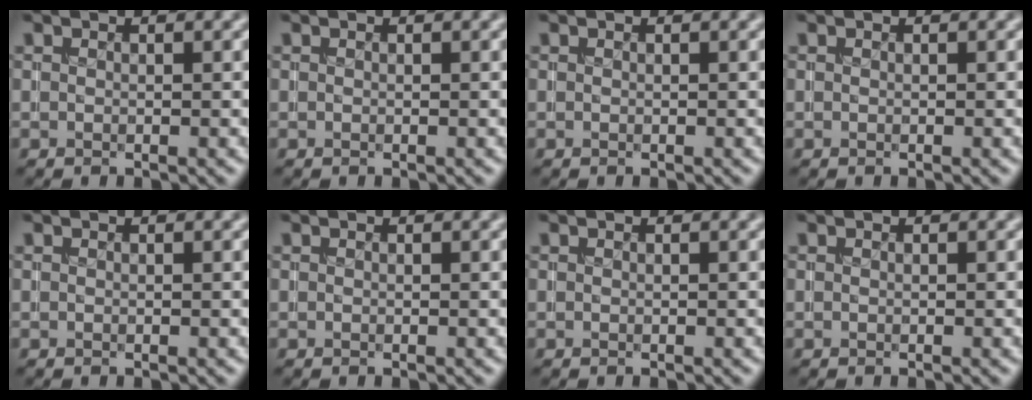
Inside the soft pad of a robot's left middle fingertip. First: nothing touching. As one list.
[{"total": 0.0}, {"total": 0.0}, {"total": 0.0}, {"total": 0.0}, {"total": 0.0}, {"total": 0.0}, {"total": 0.0}]